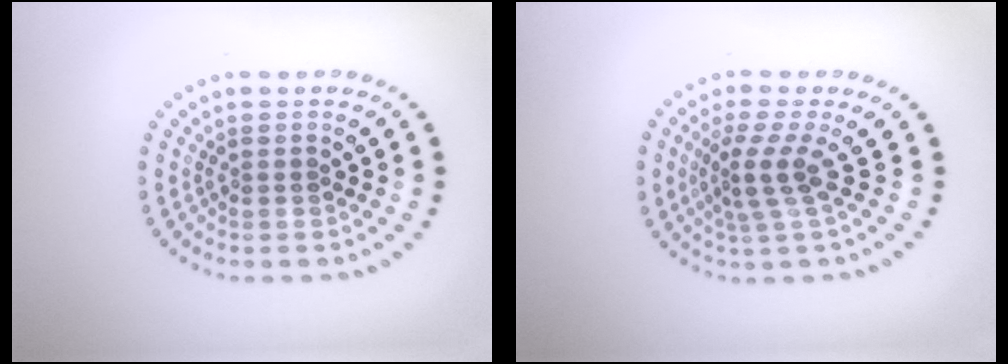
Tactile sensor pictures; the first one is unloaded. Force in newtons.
{"total": 2.9, "press": 1.9, "slide": 2.2}